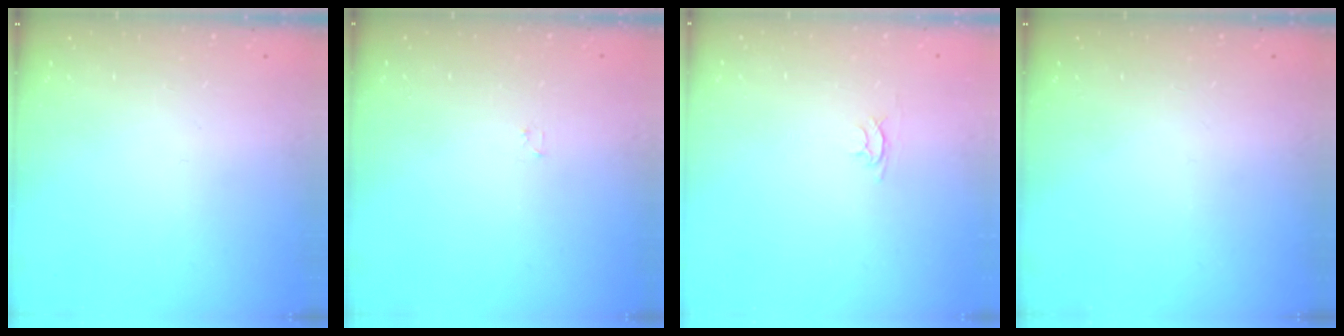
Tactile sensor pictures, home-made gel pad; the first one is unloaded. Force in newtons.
{"total": 1.2, "press": 1.2, "slide": 0.2}
{"total": 2.4, "press": 2.4, "slide": 0.3}
{"total": 0.0}